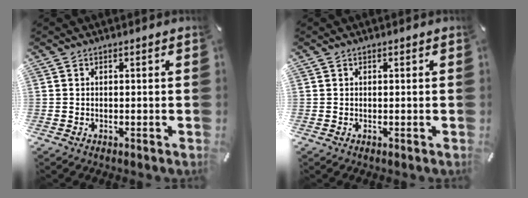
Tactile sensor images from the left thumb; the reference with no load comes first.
{"total": 0.0}